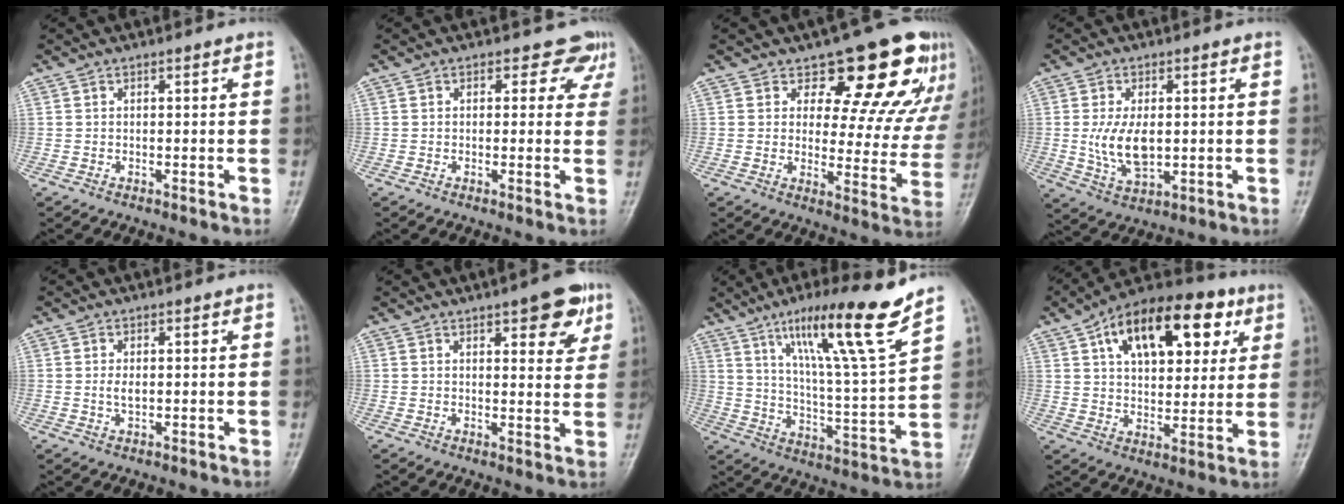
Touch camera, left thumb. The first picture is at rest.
{"total": 4.0, "force": [2.5, 2.9, 1.2], "torque": [0.023, -0.010, 0.015]}
{"total": 16.5, "force": [10.7, 8.1, 9.6], "torque": [-0.052, -0.061, 0.125]}
{"total": 8.6, "force": [0.1, 4.7, 7.2], "torque": [-0.133, -0.009, 0.010]}
{"total": 2.2, "force": [0.1, 1.2, 1.8], "torque": [-0.036, -0.002, 0.001]}
{"total": 8.1, "force": [4.4, 2.9, 6.1], "torque": [-0.054, -0.018, 0.053]}
{"total": 18.5, "force": [12.2, 0.5, 13.9], "torque": [-0.209, -0.066, 0.199]}
{"total": 21.2, "force": [8.8, 11.5, 15.5], "torque": [-0.198, -0.002, 0.134]}